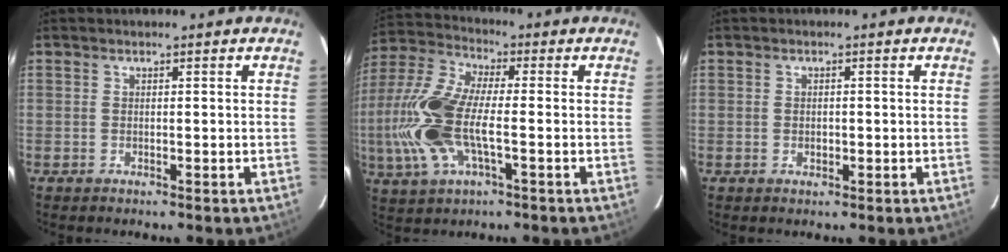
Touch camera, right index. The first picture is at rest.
{"total": 16.5, "force": [-2.9, 6.6, 14.8], "torque": [-0.329, 0.001, -0.064]}
{"total": 1.3, "force": [-0.1, 1.1, 0.5], "torque": [-0.006, 0.003, -0.001]}